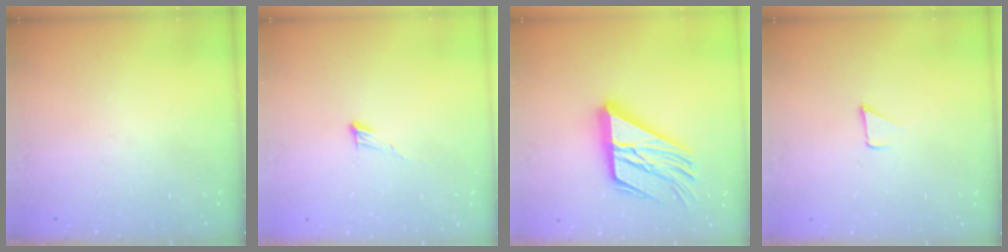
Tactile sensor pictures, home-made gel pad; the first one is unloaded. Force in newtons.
{"total": 4.0, "press": 4.0, "slide": 0.3}
{"total": 21.7, "press": 21.6, "slide": 2.2}
{"total": 1.8, "press": 1.7, "slide": 0.1}